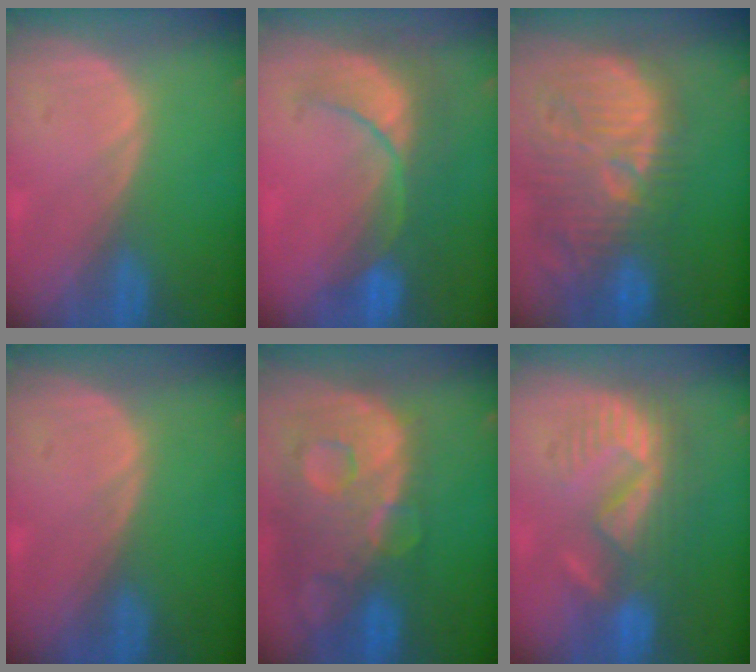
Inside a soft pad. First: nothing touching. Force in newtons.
{"total": 8.4, "press": 8.1, "slide": 2.3}
{"total": 13.6, "press": 12.6, "slide": 5.2}
{"total": 0.0}
{"total": 13.6, "press": 11.1, "slide": 7.8}
{"total": 9.0, "press": 8.4, "slide": 3.2}